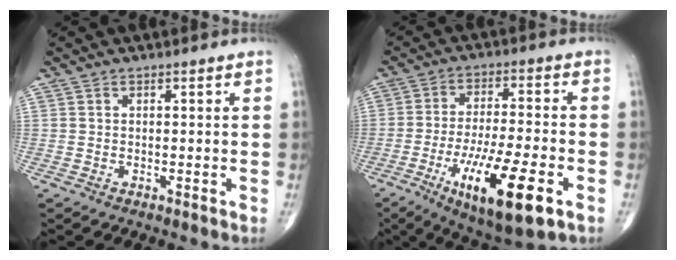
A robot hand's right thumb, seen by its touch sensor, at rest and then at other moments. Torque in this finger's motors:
{"motor_torque": [2.10, 1.96, 0.29, -0.32, 0.33]}